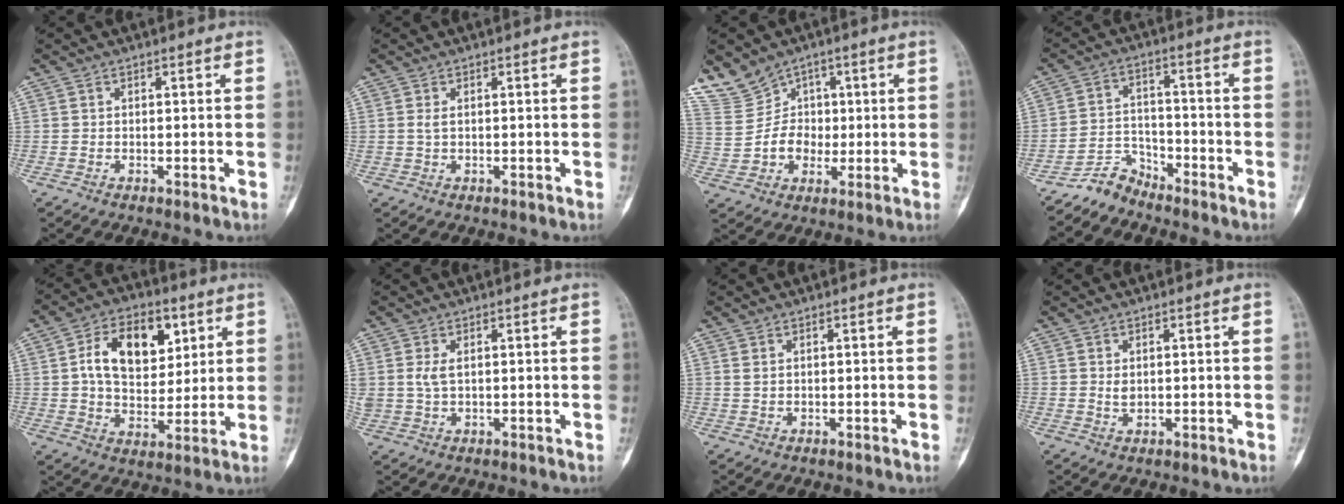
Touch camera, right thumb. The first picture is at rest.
{"total": 1.1, "force": [0.3, 0.6, 0.9], "torque": [-0.020, 0.004, 0.011]}
{"total": 10.4, "force": [4.7, 9.0, 2.3], "torque": [-0.017, 0.002, 0.098]}
{"total": 5.3, "force": [-4.9, 2.0, -0.1], "torque": [0.015, 0.047, -0.098]}
{"total": 14.6, "force": [4.4, 9.4, 10.3], "torque": [-0.132, -0.008, 0.074]}
{"total": 2.6, "force": [0.7, 1.5, 2.0], "torque": [-0.045, 0.002, 0.020]}
{"total": 0.9, "force": [0.4, 0.5, 0.6], "torque": [-0.015, 0.004, 0.012]}
{"total": 1.3, "force": [0.3, 0.9, 1.0], "torque": [-0.014, -0.005, 0.010]}